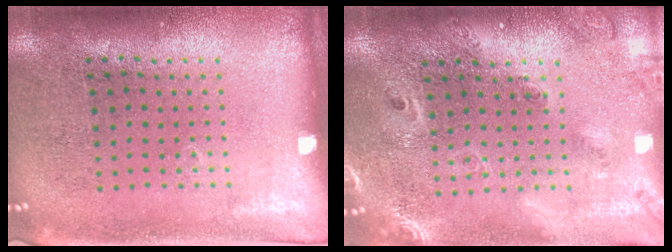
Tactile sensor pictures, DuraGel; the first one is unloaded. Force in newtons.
{"total": 2.0, "press": 1.7, "slide": 1.0}